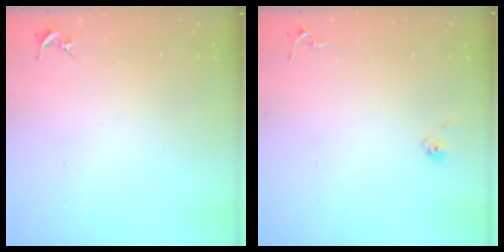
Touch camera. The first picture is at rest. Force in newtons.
{"total": 4.8, "press": 4.8, "slide": 0.4}